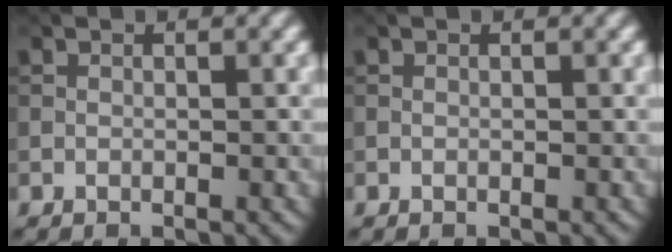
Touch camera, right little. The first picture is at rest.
{"total": 0.0}